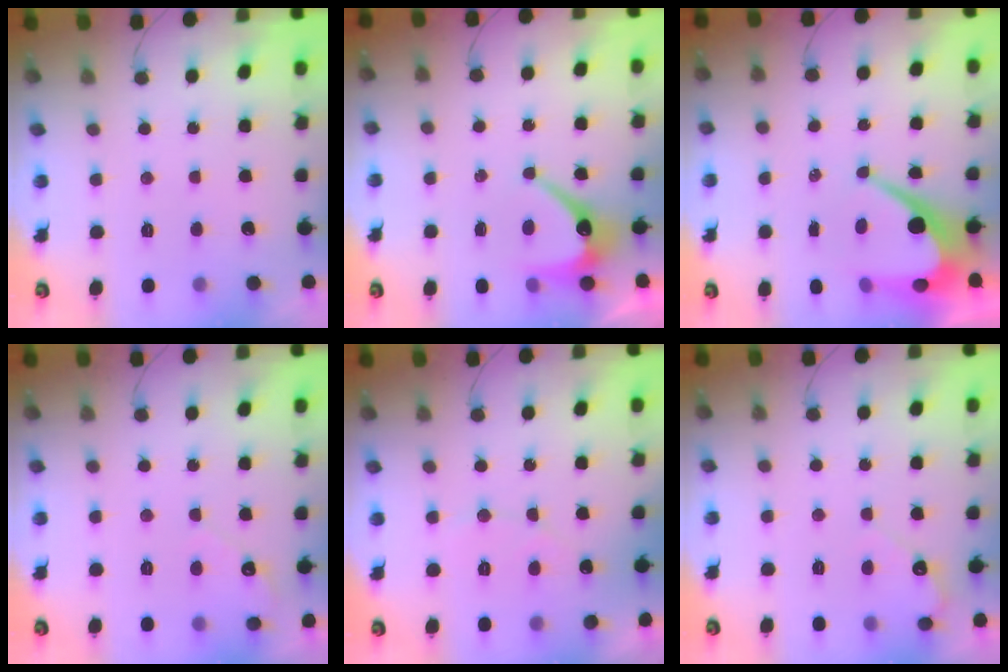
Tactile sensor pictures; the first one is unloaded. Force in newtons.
{"total": 7.4, "press": 7.3, "slide": 0.3}
{"total": 11.5, "press": 11.4, "slide": 0.8}
{"total": 2.7, "press": 2.7, "slide": 0.2}
{"total": 4.1, "press": 4.1, "slide": 0.3}
{"total": 2.7, "press": 2.7, "slide": 0.2}